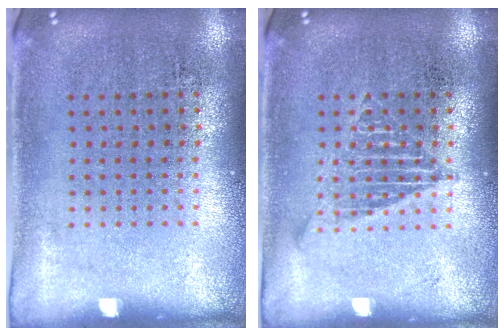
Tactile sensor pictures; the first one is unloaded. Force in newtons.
{"total": 1.7, "press": 1.7, "slide": 0.2}